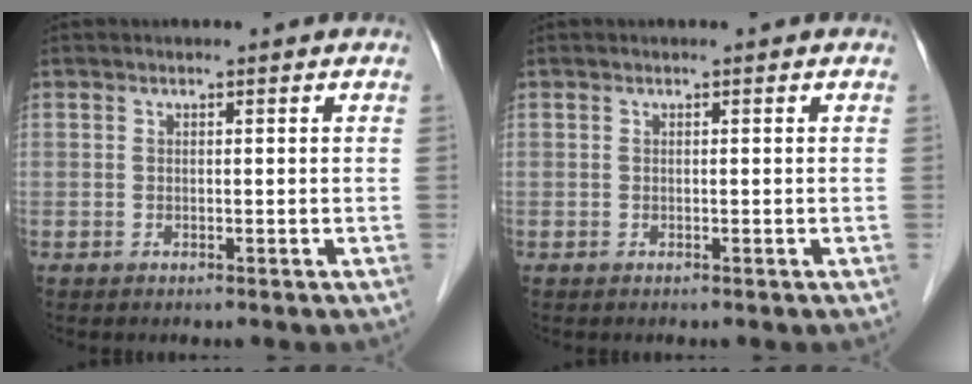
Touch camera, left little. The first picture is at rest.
{"total": 0.0}